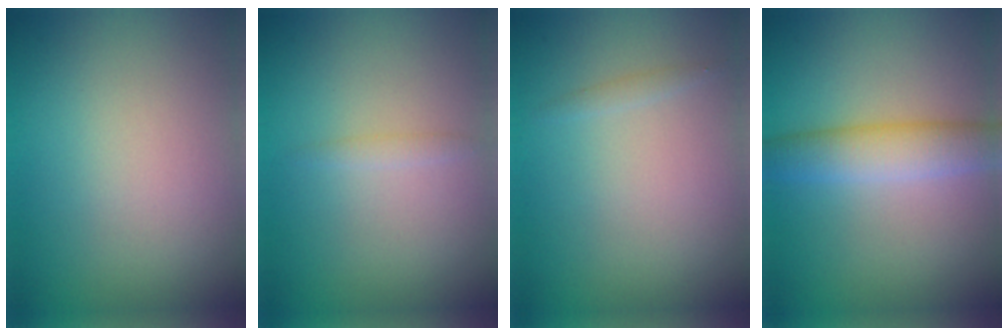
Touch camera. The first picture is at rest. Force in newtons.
{"total": 0.7, "press": 0.7, "slide": 0.0}
{"total": 0.6, "press": 0.6, "slide": 0.0}
{"total": 4.2, "press": 4.2, "slide": 0.2}